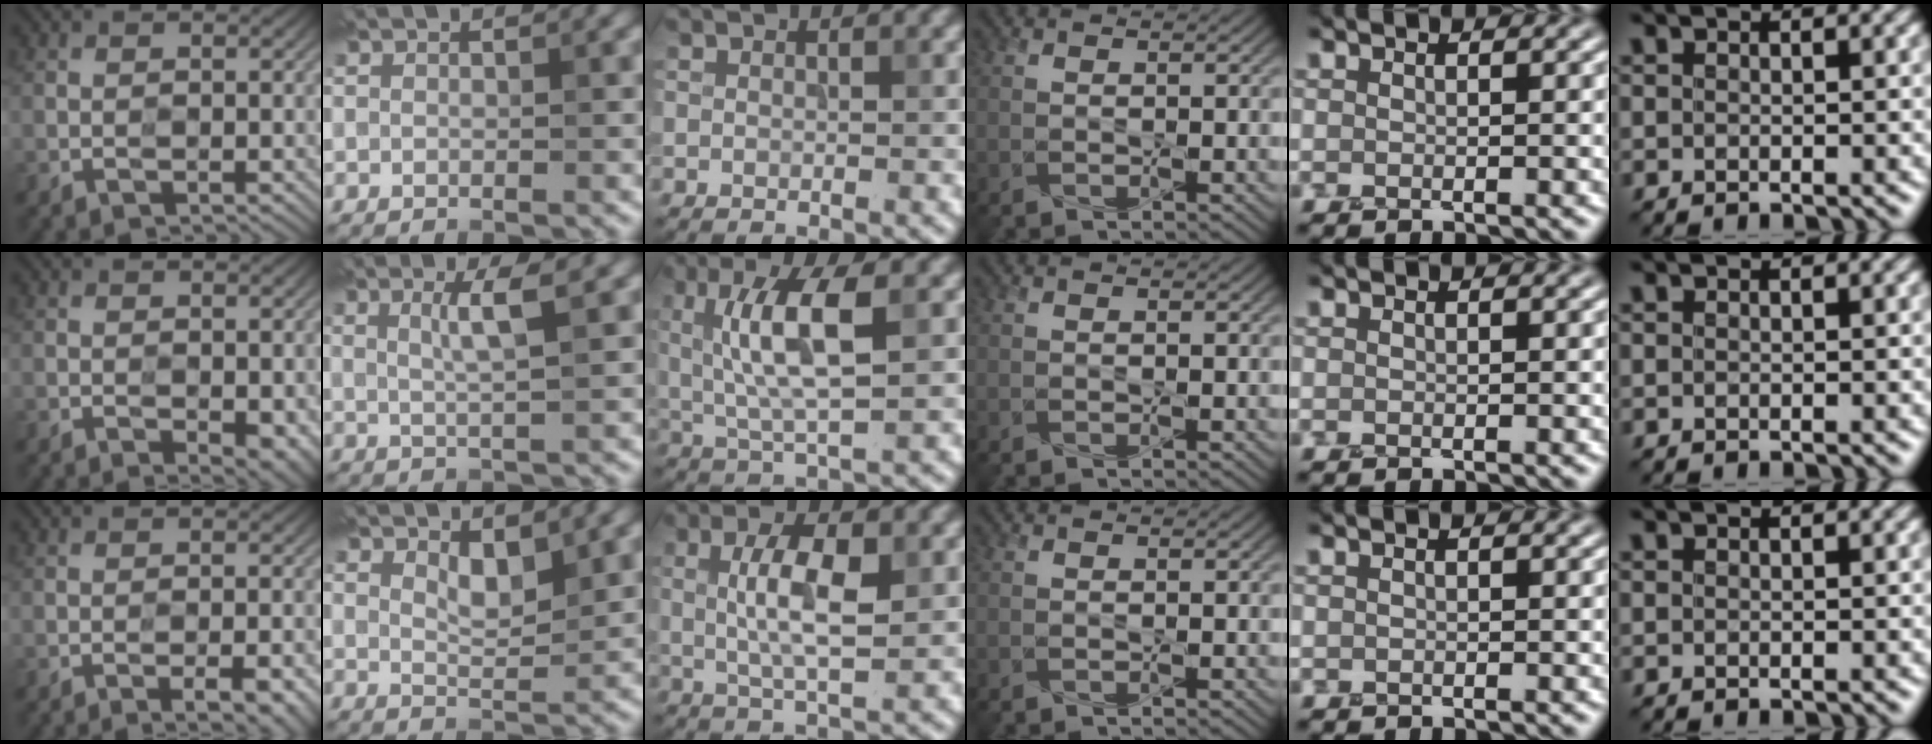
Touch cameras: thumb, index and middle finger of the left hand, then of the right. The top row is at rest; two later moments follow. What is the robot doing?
{"motion": "screw", "object": "mustard bottle"}